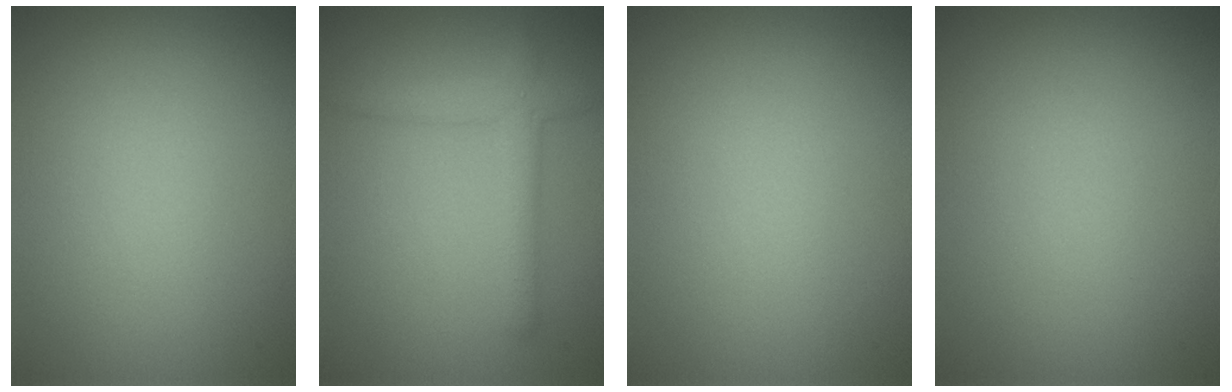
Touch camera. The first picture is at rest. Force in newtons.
{"total": 2.7, "press": 2.7, "slide": 0.2}
{"total": 0.0}
{"total": 0.0}